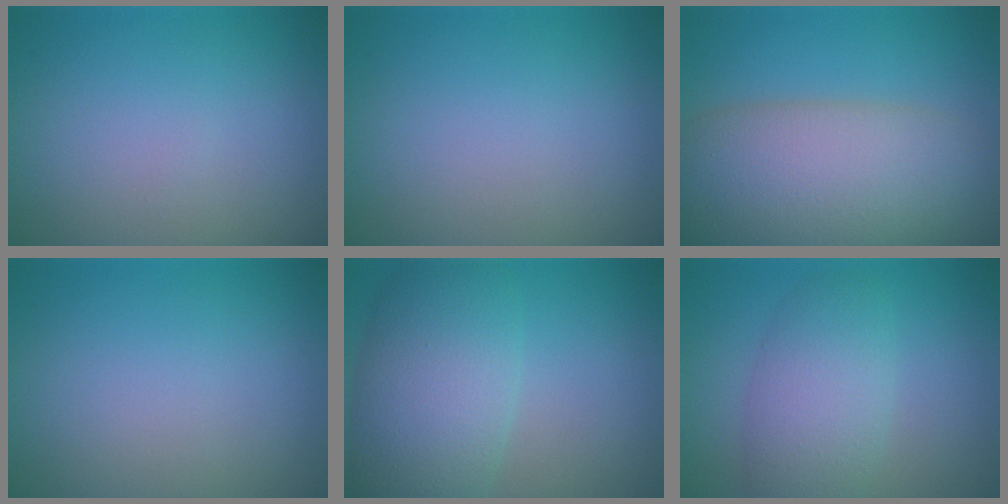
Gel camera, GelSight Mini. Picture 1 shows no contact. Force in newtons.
{"total": 0.0}
{"total": 11.8, "press": 11.7, "slide": 0.7}
{"total": 0.0}
{"total": 8.4, "press": 8.4, "slide": 0.3}
{"total": 5.0, "press": 5.0, "slide": 0.2}